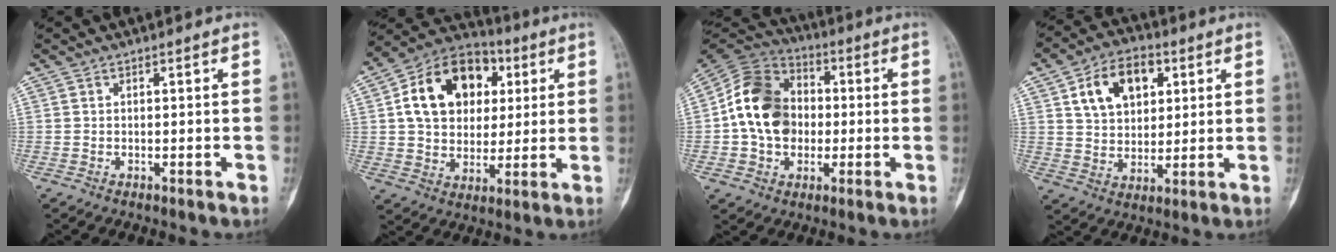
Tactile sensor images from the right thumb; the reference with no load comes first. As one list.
[{"total": 18.4, "force": [4.6, 13.6, 11.5], "torque": [-0.162, 0.009, 0.074]}, {"total": 15.9, "force": [-0.3, 12.5, 9.9], "torque": [-0.147, 0.027, -0.015]}, {"total": 12.6, "force": [4.6, 8.5, 8.1], "torque": [-0.101, -0.005, 0.079]}]